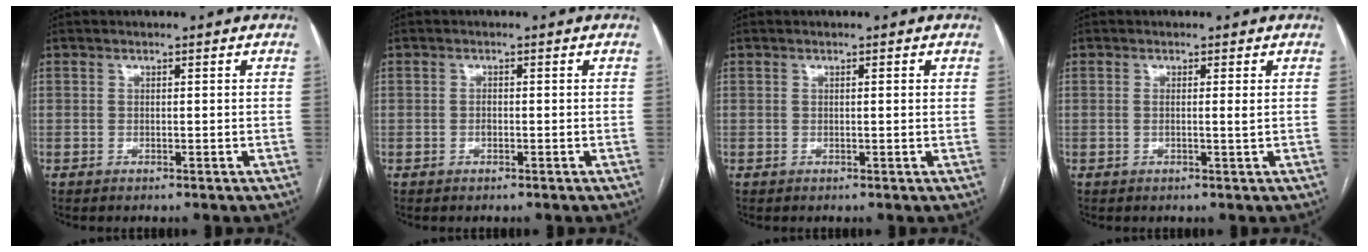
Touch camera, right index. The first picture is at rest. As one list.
[{"total": 0.7, "force": [-0.2, 0.4, 0.5], "torque": [-0.009, 0.003, -0.002]}, {"total": 0.8, "force": [0.3, 0.0, 0.7], "torque": [-0.012, 0.002, 0.003]}, {"total": 1.1, "force": [0.2, -0.2, 1.1], "torque": [-0.019, 0.000, 0.005]}]